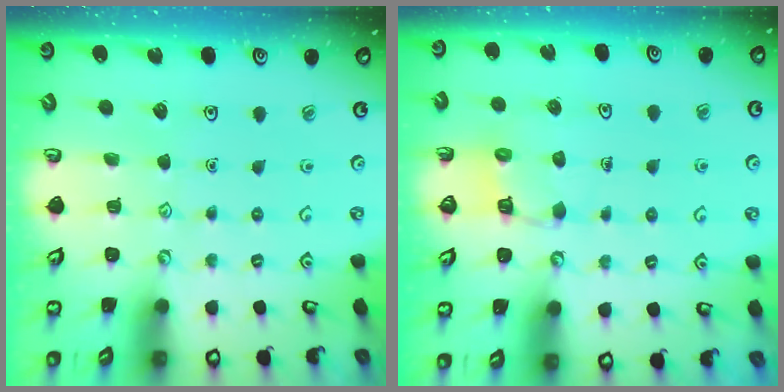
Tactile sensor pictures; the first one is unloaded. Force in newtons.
{"total": 7.7, "press": 7.7, "slide": 0.2}